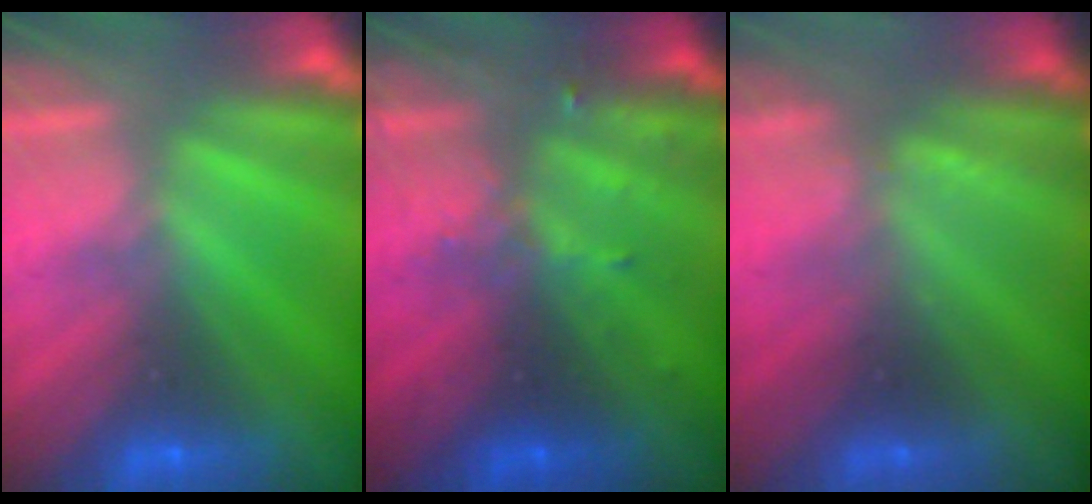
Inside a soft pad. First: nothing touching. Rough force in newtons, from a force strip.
{"total": 4.2}
{"total": 2.3}